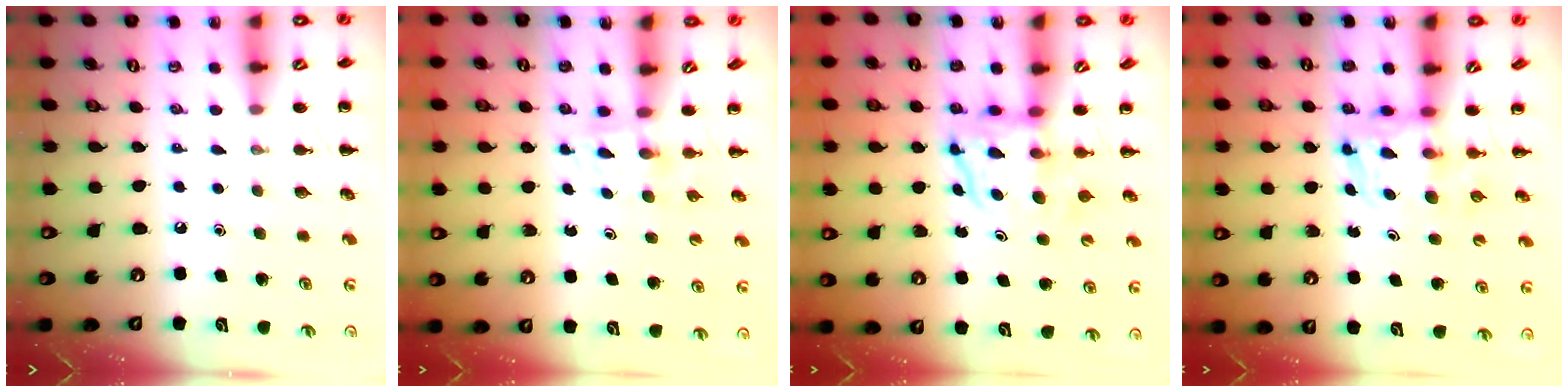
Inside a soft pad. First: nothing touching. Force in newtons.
{"total": 2.4, "press": 2.2, "slide": 1.0}
{"total": 3.8, "press": 3.7, "slide": 0.6}
{"total": 3.7, "press": 3.7, "slide": 0.6}